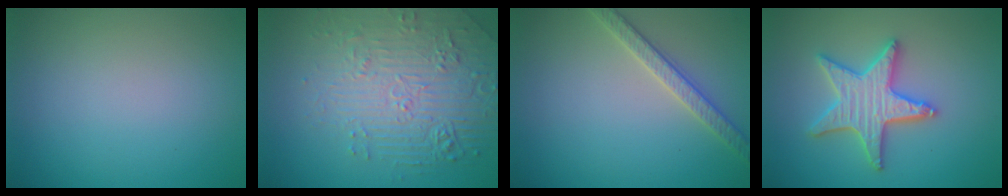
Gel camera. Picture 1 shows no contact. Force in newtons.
{"total": 4.9, "press": 4.5, "slide": 2.0}
{"total": 2.7, "press": 2.7, "slide": 0.1}
{"total": 5.2, "press": 5.2, "slide": 0.9}